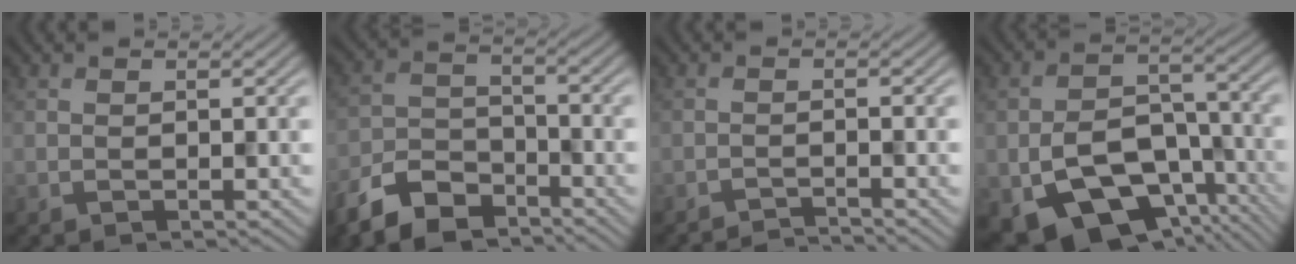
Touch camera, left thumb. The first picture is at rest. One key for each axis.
{"total": 9.1, "fx": -6.9, "fy": 4.1, "fz": 4.1, "tx": -0.090, "ty": -0.012, "tz": -0.148}
{"total": 2.6, "fx": -2.5, "fy": 0.1, "fz": 0.8, "tx": -0.007, "ty": 0.004, "tz": -0.049}
{"total": 13.7, "fx": -6.8, "fy": 8.2, "fz": 8.5, "tx": -0.159, "ty": -0.028, "tz": -0.114}